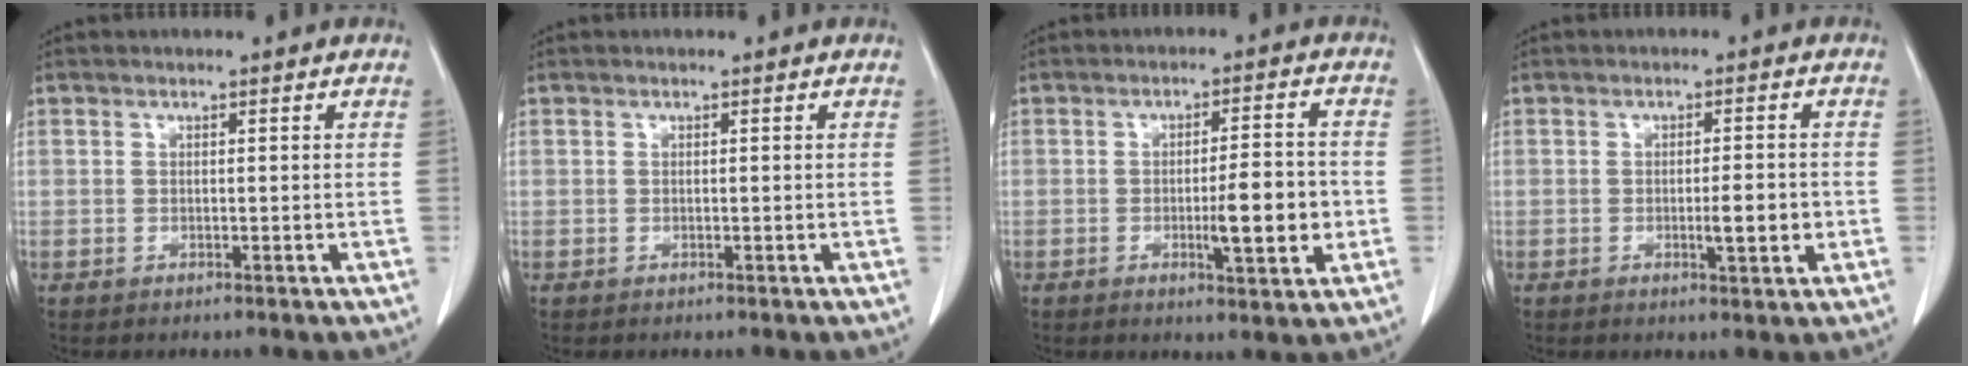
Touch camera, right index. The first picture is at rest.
{"total": 0.0}
{"total": 7.7, "force": [-1.6, 1.1, 7.5], "torque": [-0.110, -0.001, -0.022]}
{"total": 3.9, "force": [-0.8, 0.6, 3.8], "torque": [-0.059, -0.002, -0.009]}